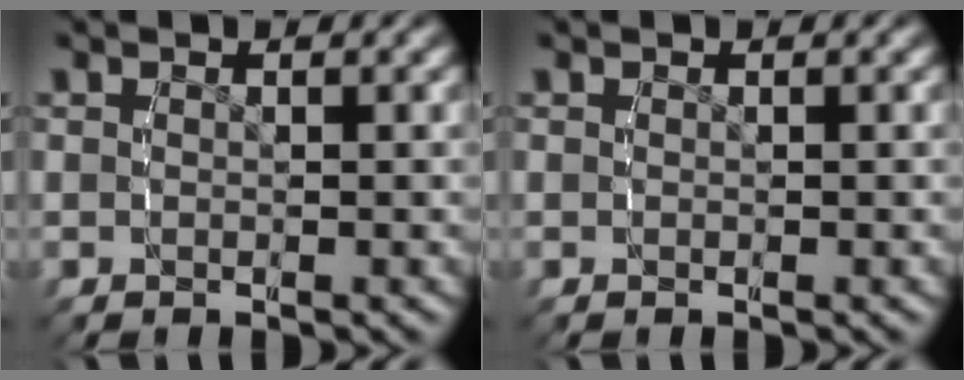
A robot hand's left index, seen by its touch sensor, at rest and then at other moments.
{"total": 0.0}